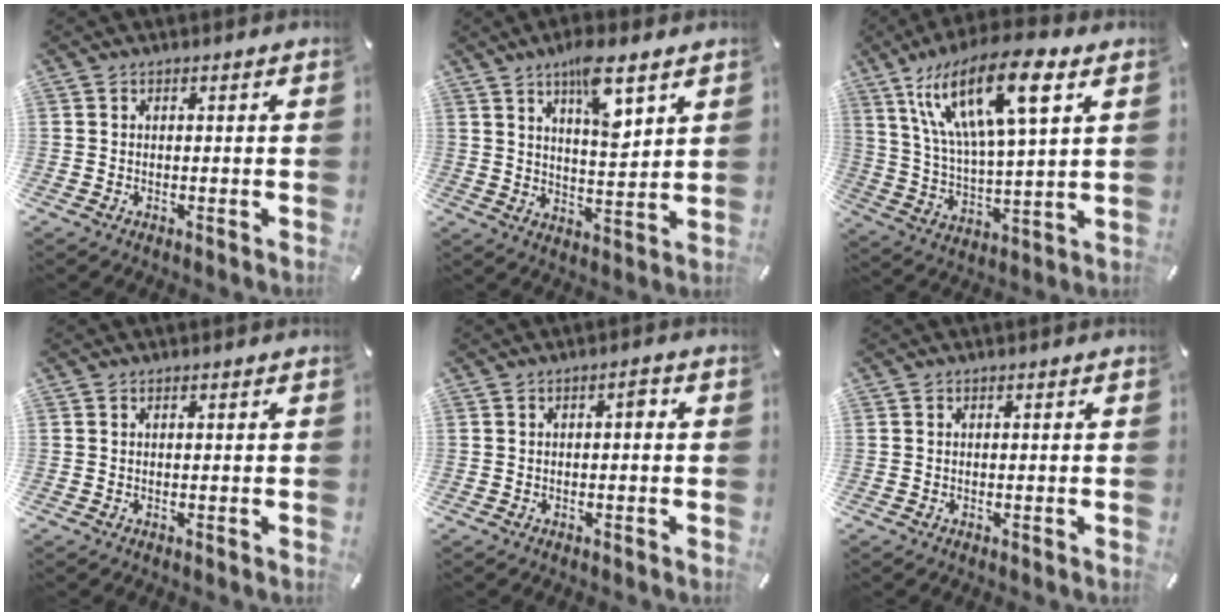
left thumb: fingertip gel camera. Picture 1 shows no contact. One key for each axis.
{"total": 9.8, "fx": 6.6, "fy": 2.6, "fz": 6.8, "tx": -0.109, "ty": -0.038, "tz": 0.109}
{"total": 20.4, "fx": 10.5, "fy": 6.4, "fz": 16.2, "tx": -0.318, "ty": -0.032, "tz": 0.167}
{"total": 0.0}
{"total": 2.1, "fx": 0.0, "fy": 0.8, "fz": 2.0, "tx": -0.040, "ty": 0.010, "tz": -0.003}
{"total": 0.0}